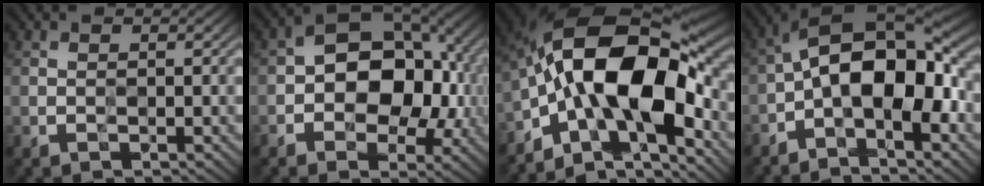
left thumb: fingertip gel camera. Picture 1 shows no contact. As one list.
[{"total": 13.0, "force": [-0.7, 8.6, 9.7], "torque": [-0.139, 0.010, -0.017]}, {"total": 17.4, "force": [-3.4, 8.2, 15.0], "torque": [-0.243, 0.017, -0.073]}, {"total": 15.1, "force": [-1.9, 7.2, 13.1], "torque": [-0.215, 0.023, -0.040]}]